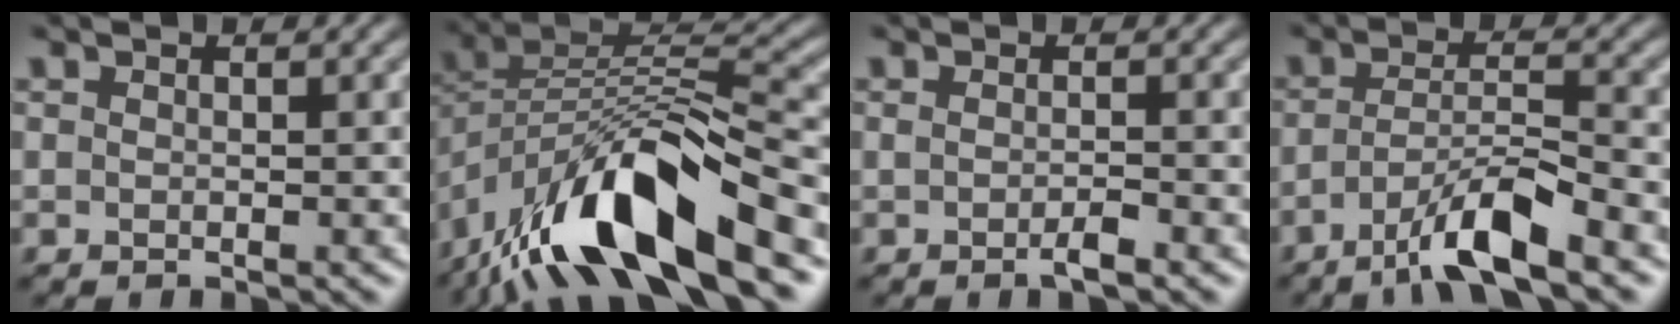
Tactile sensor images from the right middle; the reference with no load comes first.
{"total": 13.0, "force": [-7.2, 4.4, 9.8], "torque": [-0.176, 0.007, -0.141]}
{"total": 1.4, "force": [-0.6, 0.2, 1.2], "torque": [-0.023, -0.004, -0.013]}
{"total": 6.0, "force": [-3.7, 0.9, 4.6], "torque": [-0.080, 0.006, -0.072]}